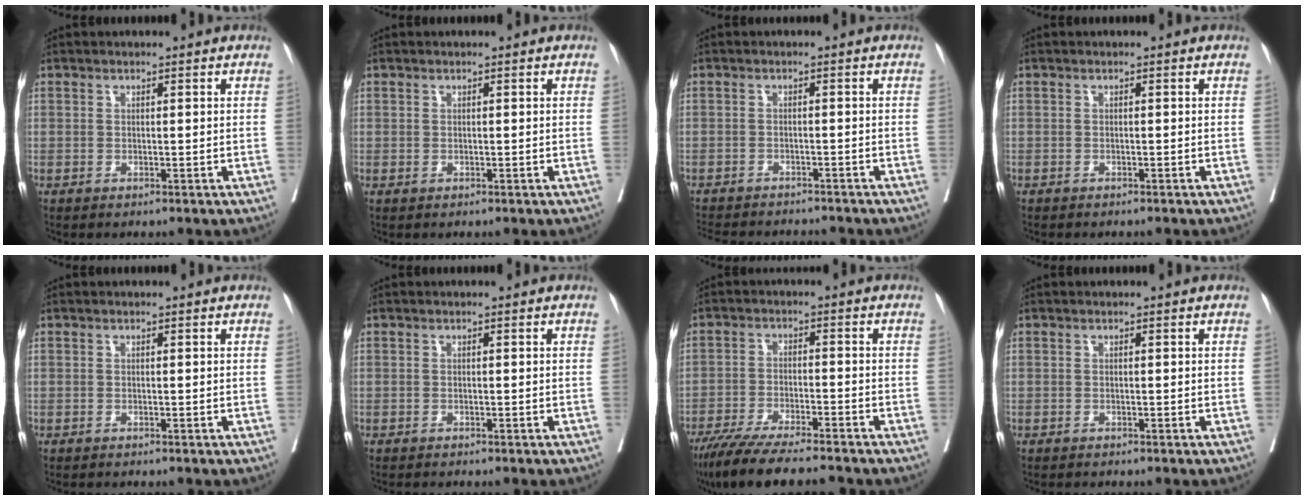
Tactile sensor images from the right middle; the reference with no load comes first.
{"total": 0.0}
{"total": 12.0, "force": [-11.1, 2.6, 3.9], "torque": [-0.072, -0.006, -0.145]}
{"total": 2.2, "force": [-2.0, 0.4, 0.9], "torque": [-0.015, -0.003, -0.025]}
{"total": 1.1, "force": [-1.0, 0.0, 0.3], "torque": [-0.007, -0.002, -0.016]}
{"total": 2.0, "force": [-1.9, 0.0, 0.7], "torque": [-0.012, -0.003, -0.026]}
{"total": 13.3, "force": [-11.5, 1.1, 6.8], "torque": [-0.104, -0.031, -0.182]}
{"total": 1.7, "force": [-1.6, 0.1, 0.6], "torque": [-0.010, -0.003, -0.022]}